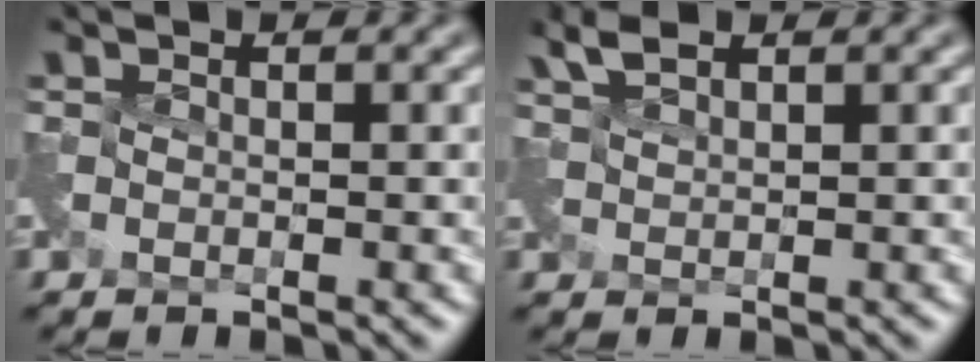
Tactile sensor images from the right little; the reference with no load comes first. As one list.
[{"total": 2.4, "force": [2.2, 0.4, 0.9], "torque": [-0.025, 0.012, 0.047]}]